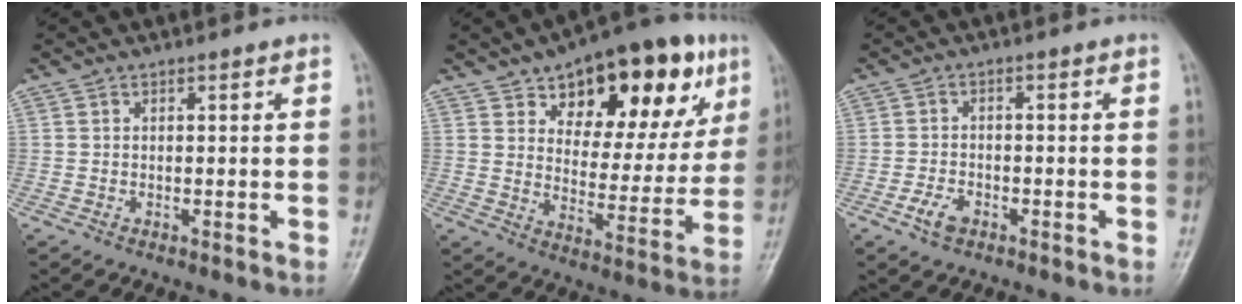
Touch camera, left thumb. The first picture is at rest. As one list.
[{"total": 22.8, "force": [11.7, 11.3, 16.0], "torque": [-0.173, -0.022, 0.172]}, {"total": 3.6, "force": [-2.0, 2.1, 2.2], "torque": [-0.041, 0.011, -0.037]}]